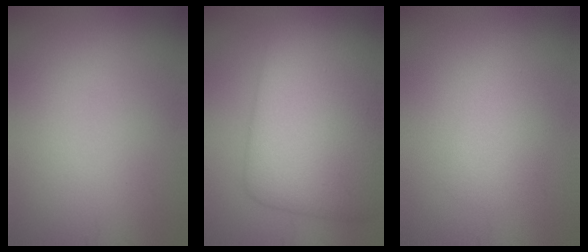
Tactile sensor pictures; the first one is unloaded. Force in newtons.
{"total": 11.3, "press": 11.3, "slide": 0.1}
{"total": 2.3, "press": 2.3, "slide": 0.2}